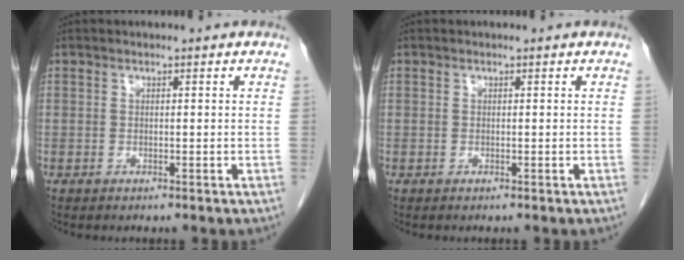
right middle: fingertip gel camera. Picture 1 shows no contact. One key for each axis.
{"total": 0.0}